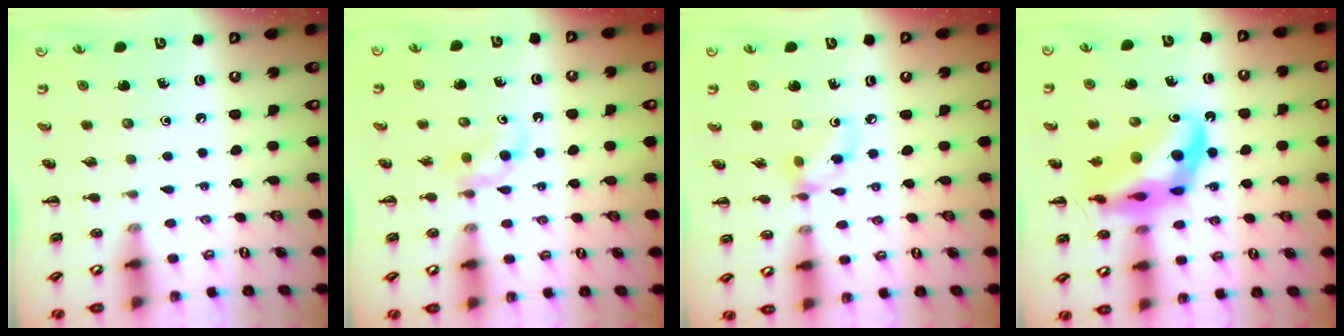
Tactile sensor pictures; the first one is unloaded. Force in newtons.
{"total": 2.9, "press": 2.6, "slide": 1.3}
{"total": 5.6, "press": 5.6, "slide": 0.1}
{"total": 16.2, "press": 15.7, "slide": 4.2}